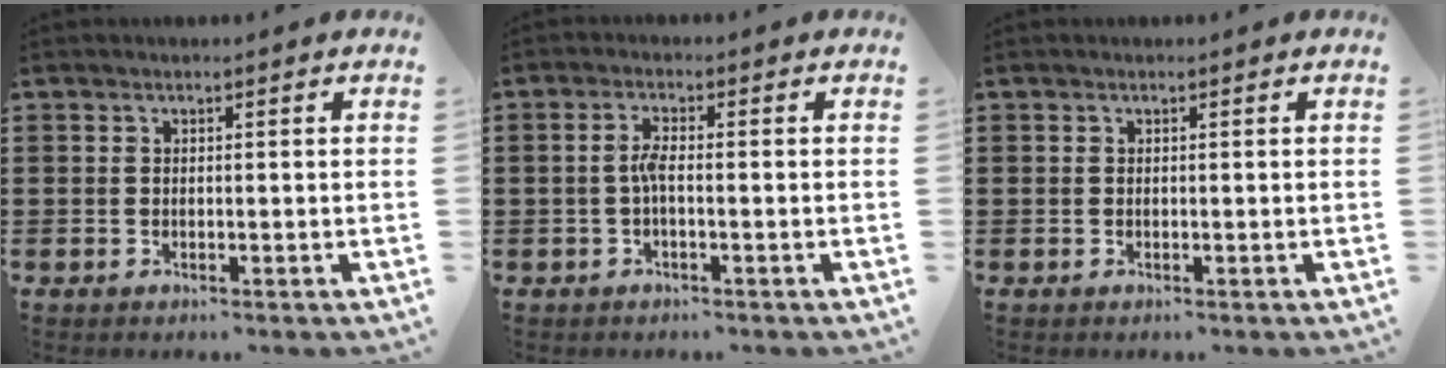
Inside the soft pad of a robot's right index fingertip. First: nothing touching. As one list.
[{"total": 2.6, "force": [-0.6, 0.6, 2.5], "torque": [-0.056, 0.000, -0.014]}, {"total": 0.0}]